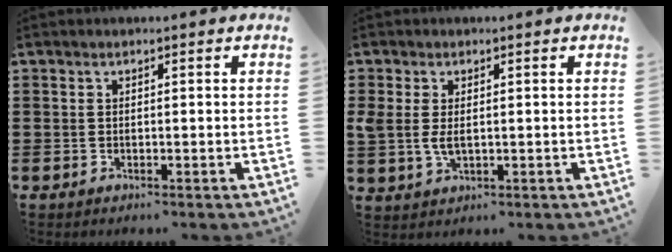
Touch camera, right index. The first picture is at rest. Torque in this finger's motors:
{"motor_torque": [1.66, 0.48, 0.27, 0.06]}